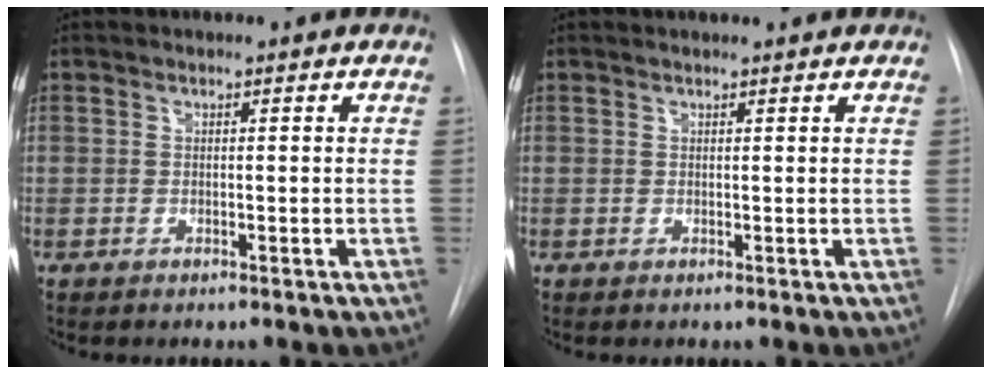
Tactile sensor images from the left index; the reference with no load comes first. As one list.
[{"total": 2.0, "force": [2.0, 0.0, 0.5], "torque": [-0.007, 0.014, 0.025]}]